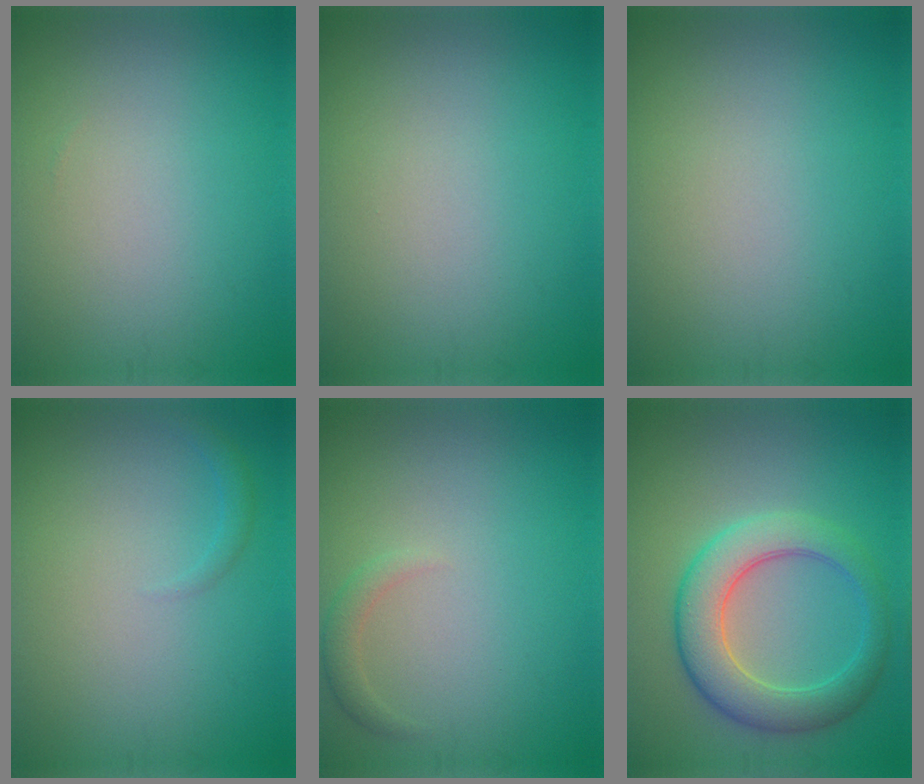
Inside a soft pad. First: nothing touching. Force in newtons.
{"total": 0.0}
{"total": 0.0}
{"total": 0.9, "press": 0.9, "slide": 0.1}
{"total": 1.3, "press": 1.3, "slide": 0.1}
{"total": 6.1, "press": 6.1, "slide": 0.6}